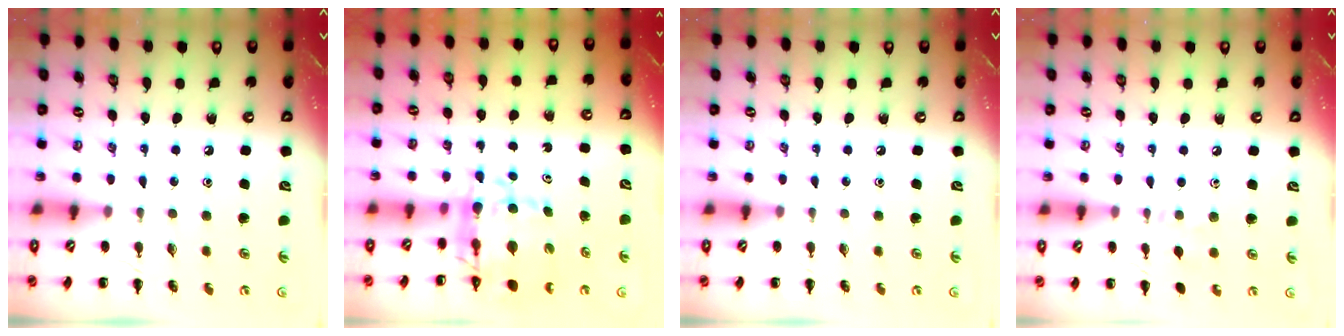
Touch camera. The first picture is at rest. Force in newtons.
{"total": 8.6, "press": 7.7, "slide": 3.6}
{"total": 0.0}
{"total": 7.0, "press": 6.7, "slide": 1.8}